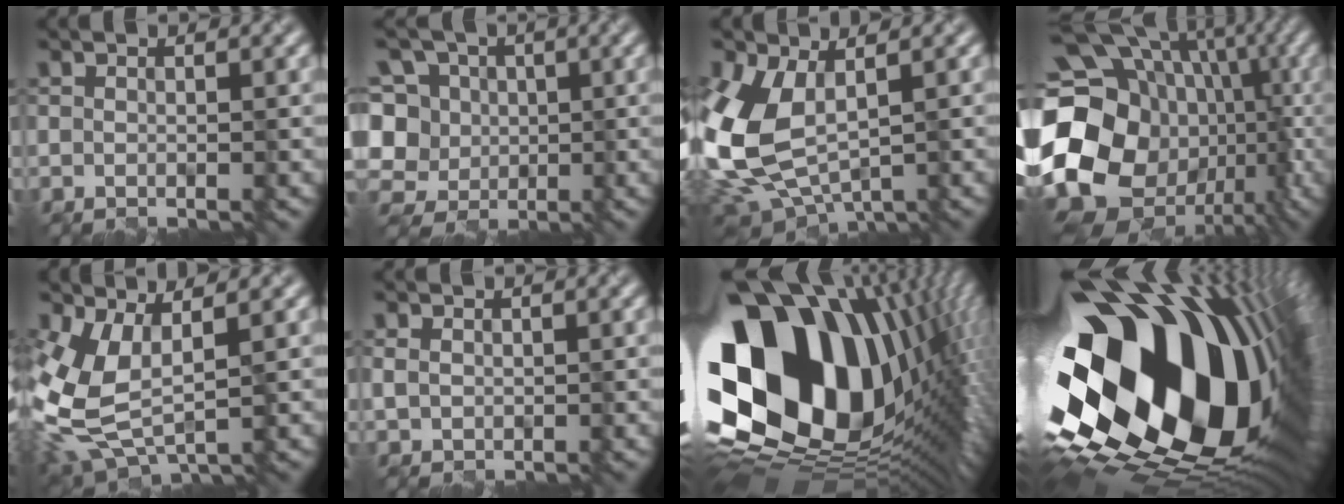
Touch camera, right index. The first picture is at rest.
{"total": 10.5, "force": [1.7, 9.3, 4.7], "torque": [-0.125, 0.031, 0.008]}
{"total": 9.0, "force": [0.3, 5.7, 7.1], "torque": [-0.184, -0.024, 0.013]}
{"total": 20.0, "force": [-1.4, 16.4, 11.5], "torque": [-0.213, -0.016, -0.026]}
{"total": 7.4, "force": [0.3, 4.2, 6.0], "torque": [-0.155, -0.021, 0.012]}
{"total": 1.6, "force": [0.3, 1.4, 0.7], "torque": [-0.018, -0.001, 0.008]}
{"total": 20.7, "force": [2.5, 13.6, 15.4], "torque": [-0.292, -0.073, 0.079]}
{"total": 21.8, "force": [2.2, 12.9, 17.4], "torque": [-0.288, -0.083, 0.058]}